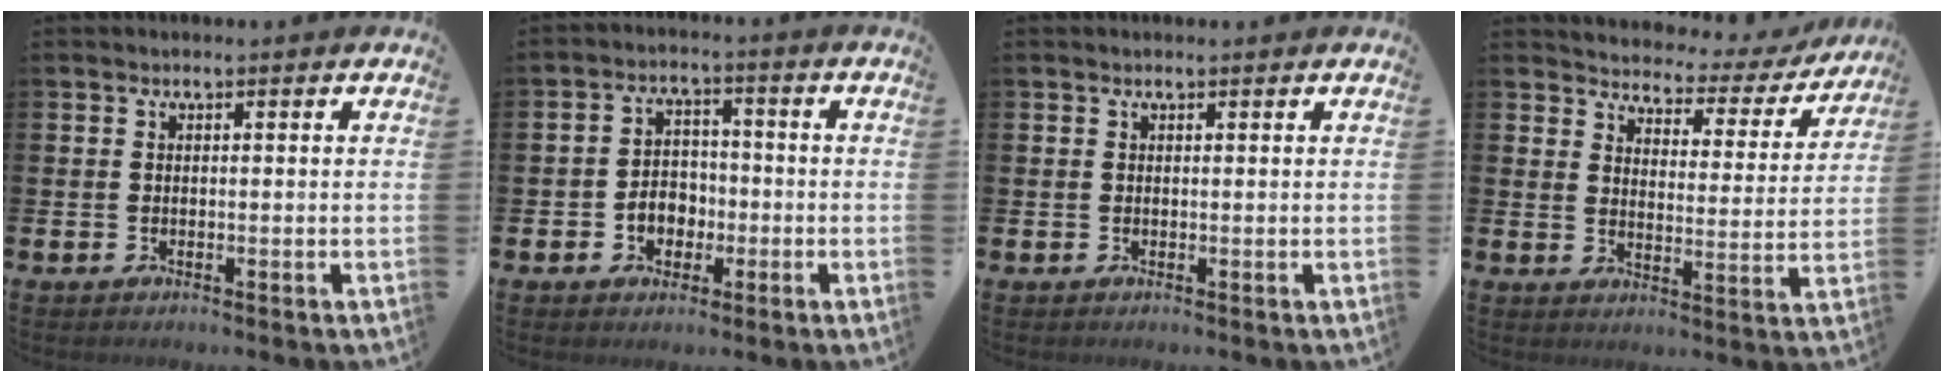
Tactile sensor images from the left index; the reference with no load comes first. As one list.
[{"total": 4.0, "force": [-1.4, 3.3, 1.7], "torque": [-0.032, 0.004, -0.034]}, {"total": 0.0}, {"total": 3.4, "force": [3.1, 1.4, 0.3], "torque": [-0.025, -0.035, 0.044]}]